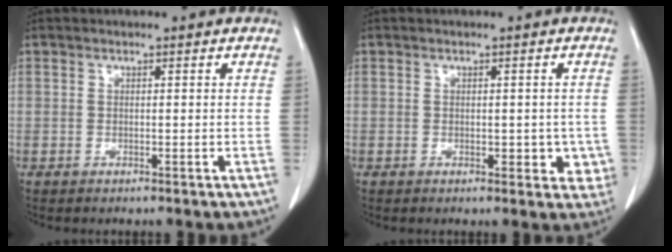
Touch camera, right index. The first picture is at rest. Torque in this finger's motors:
{"motor_torque": [0.03, 0.06, 0.02, 0.01]}